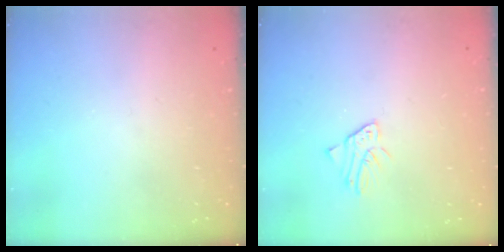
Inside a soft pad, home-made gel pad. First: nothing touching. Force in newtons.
{"total": 2.1, "press": 2.1, "slide": 0.2}